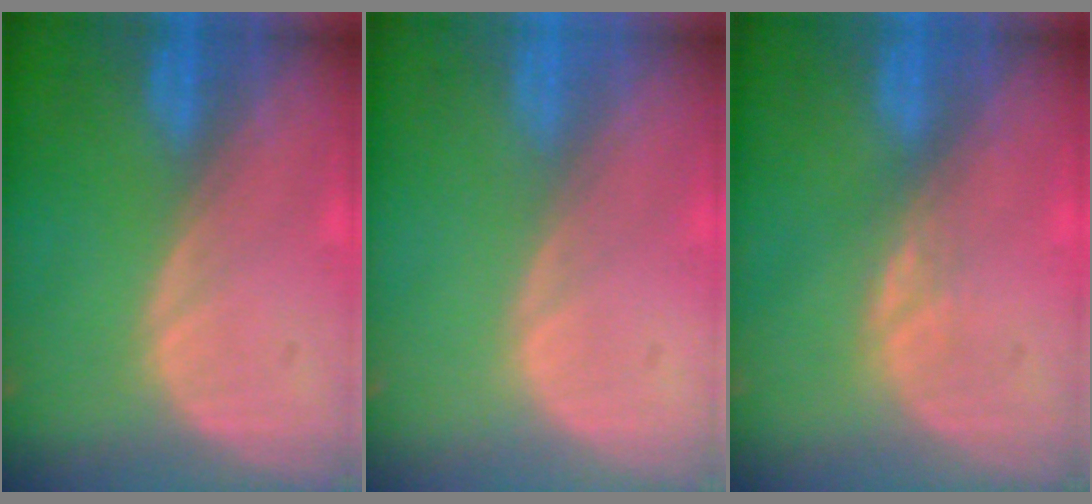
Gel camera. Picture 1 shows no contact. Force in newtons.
{"total": 0.0}
{"total": 1.4, "press": 1.4, "slide": 0.3}